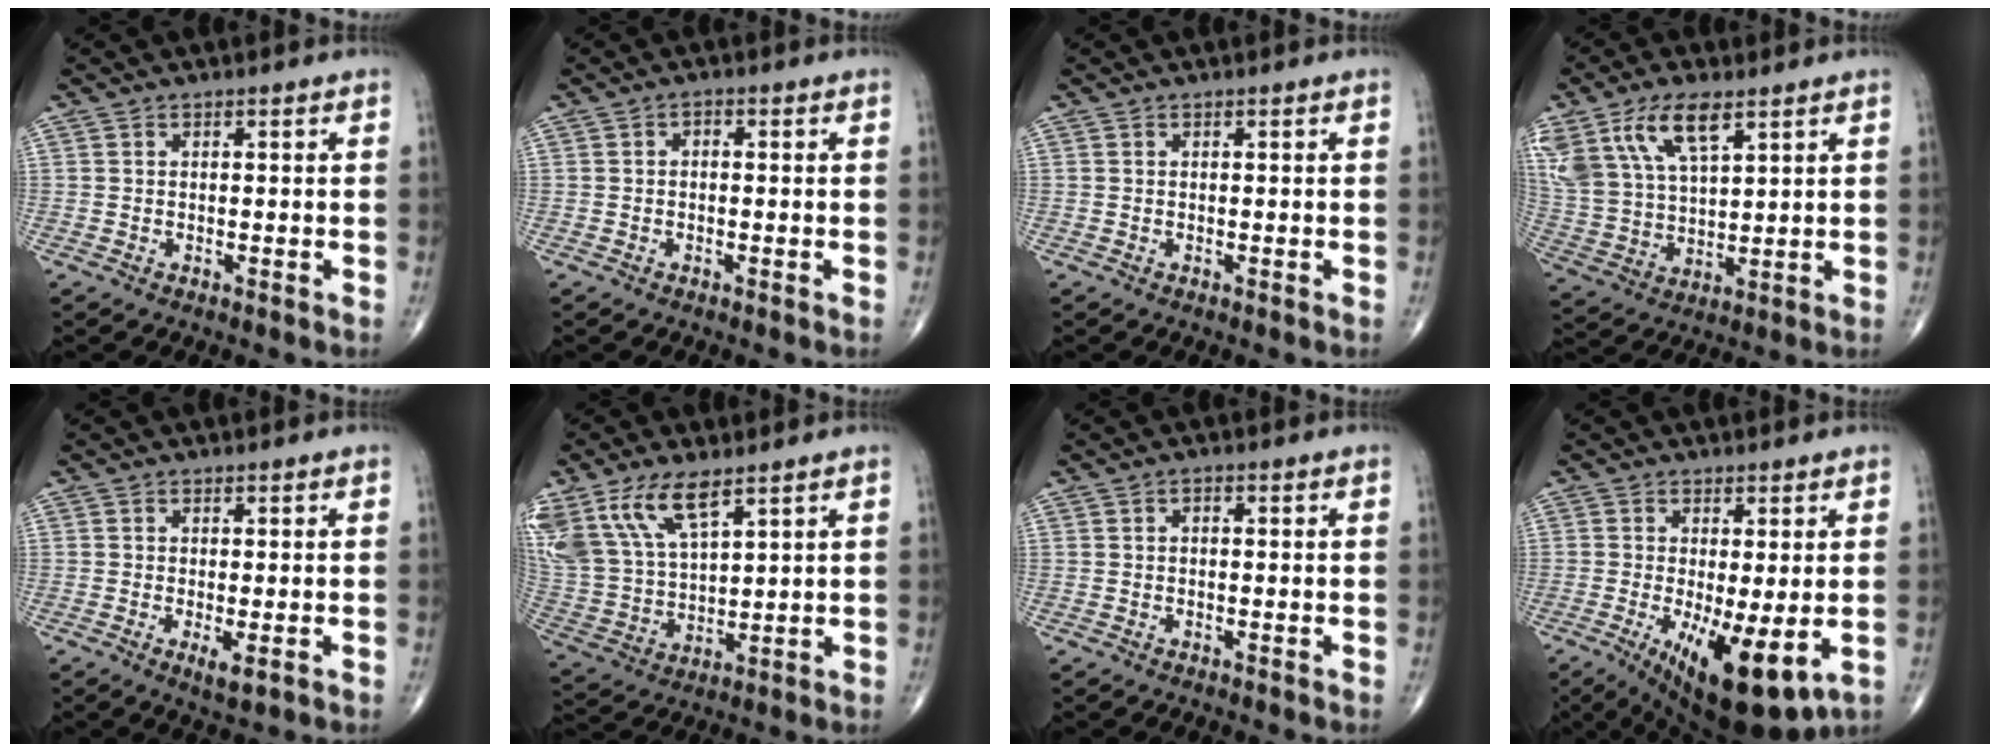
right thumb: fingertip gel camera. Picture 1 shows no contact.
{"total": 1.2, "force": [0.0, 0.8, 0.9], "torque": [-0.010, 0.007, -0.004]}
{"total": 0.0}
{"total": 16.0, "force": [8.6, 7.7, 11.2], "torque": [-0.225, -0.018, 0.172]}
{"total": 3.0, "force": [-0.9, 0.9, 2.7], "torque": [-0.049, -0.009, -0.015]}
{"total": 15.4, "force": [9.1, 6.8, 10.4], "torque": [-0.214, -0.027, 0.192]}
{"total": 0.9, "force": [0.1, 0.6, 0.7], "torque": [-0.010, 0.005, -0.001]}
{"total": 13.4, "force": [-3.6, 4.5, 12.1], "torque": [-0.192, -0.026, -0.040]}